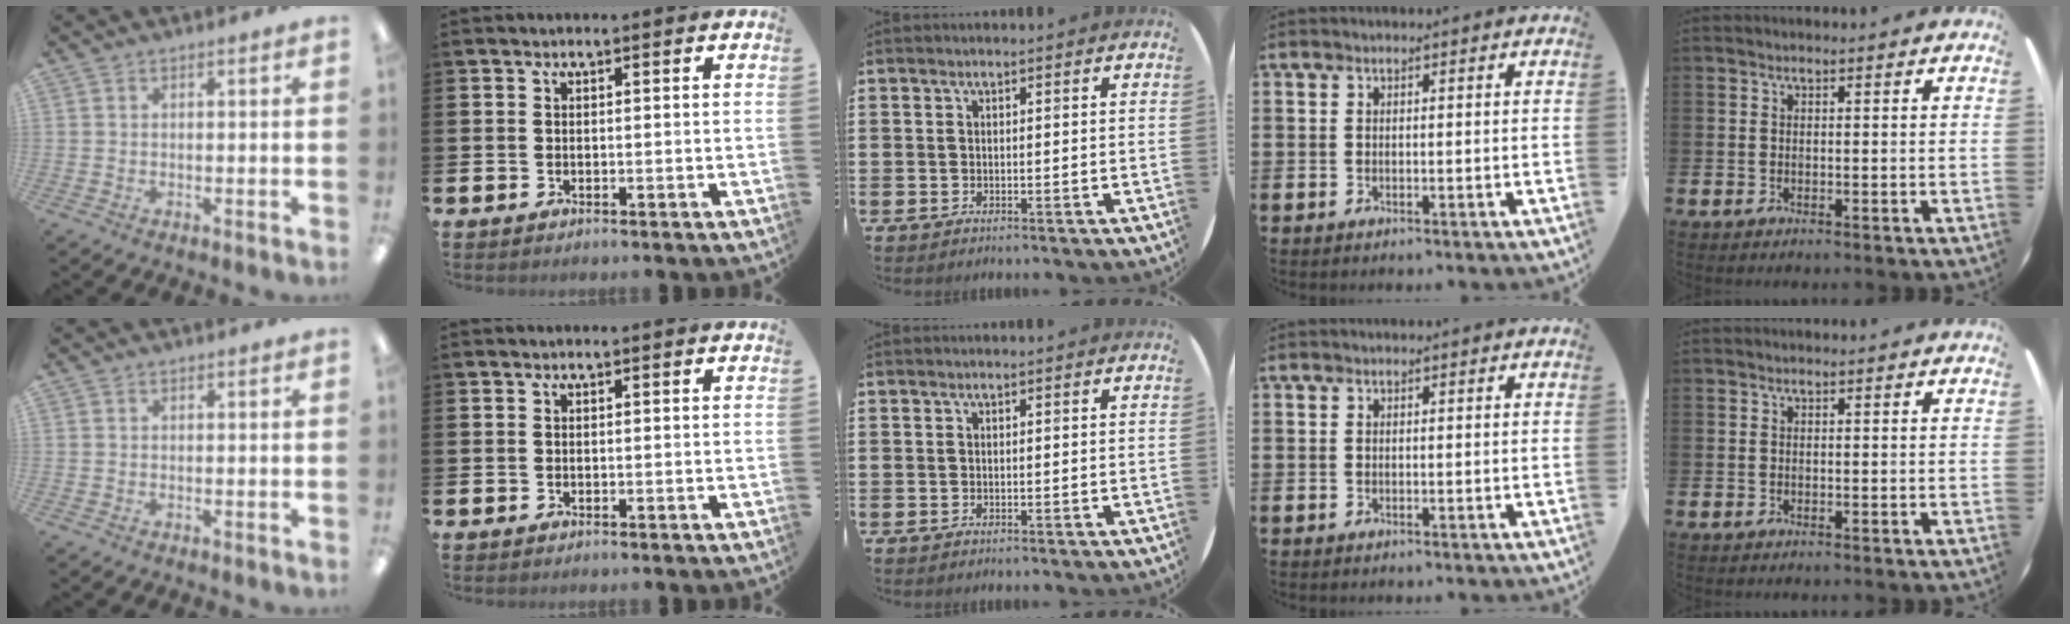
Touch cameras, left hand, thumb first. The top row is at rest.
{}